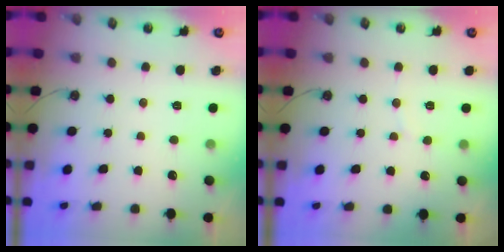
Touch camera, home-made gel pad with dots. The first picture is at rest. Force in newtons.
{"total": 2.1, "press": 2.1, "slide": 0.2}